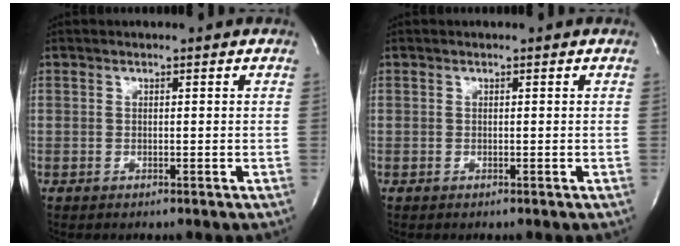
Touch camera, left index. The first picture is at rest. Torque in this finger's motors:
{"motor_torque": [0.00, 0.00, 0.00, 0.00]}